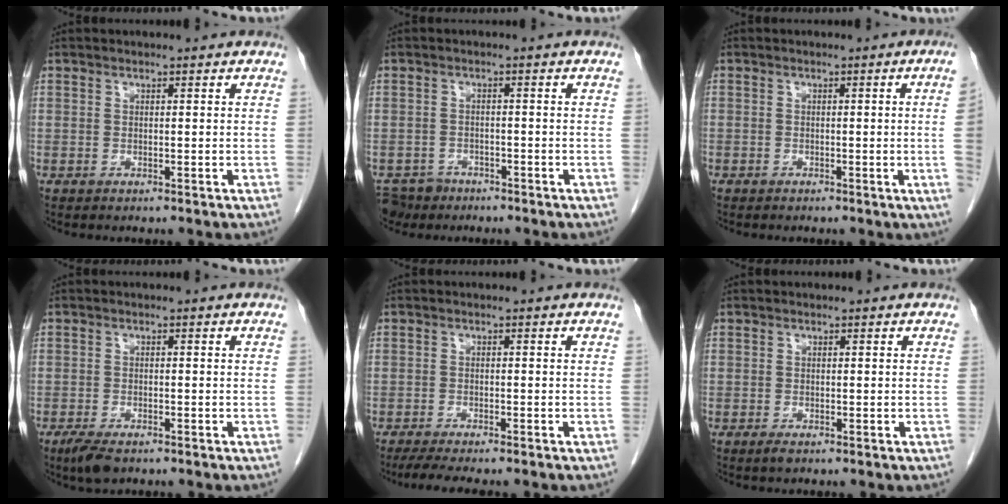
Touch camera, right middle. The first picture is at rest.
{"total": 4.4, "force": [-3.4, 2.8, 0.0], "torque": [0.002, 0.002, -0.056]}
{"total": 3.1, "force": [-0.4, -1.1, 2.9], "torque": [-0.033, -0.003, -0.006]}
{"total": 3.7, "force": [-2.6, 1.3, 2.3], "torque": [-0.050, -0.008, -0.041]}
{"total": 5.7, "force": [-4.7, 0.6, 3.2], "torque": [-0.046, -0.013, -0.073]}
{"total": 0.9, "force": [-0.6, 0.3, 0.6], "torque": [-0.014, -0.003, -0.007]}